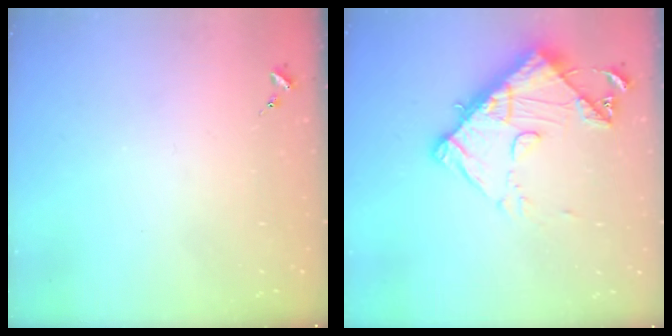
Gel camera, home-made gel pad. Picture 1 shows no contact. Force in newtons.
{"total": 13.6, "press": 13.5, "slide": 1.3}